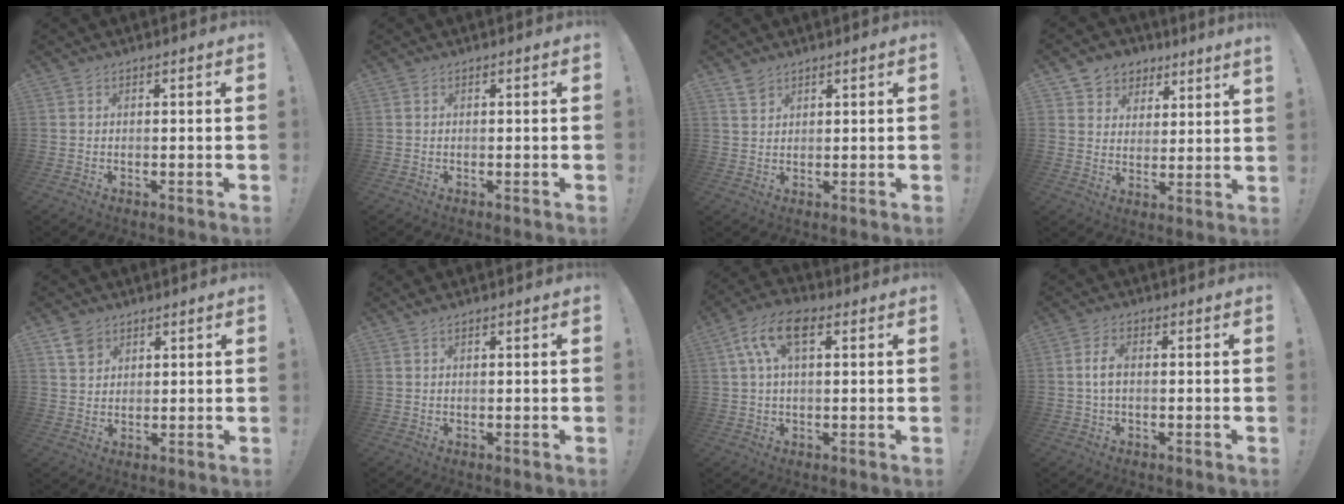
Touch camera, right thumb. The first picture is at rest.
{"total": 0.0}
{"total": 3.3, "force": [2.6, 1.9, 0.8], "torque": [-0.004, -0.018, 0.049]}
{"total": 5.9, "force": [4.5, 3.8, 0.3], "torque": [-0.016, -0.038, 0.088]}
{"total": 5.4, "force": [3.5, 3.9, 1.5], "torque": [-0.019, -0.016, 0.067]}
{"total": 0.9, "force": [0.8, 0.0, 0.5], "torque": [-0.005, -0.002, 0.014]}
{"total": 10.2, "force": [3.5, 5.2, 8.1], "torque": [-0.149, 0.010, 0.066]}
{"total": 3.7, "force": [0.1, 1.7, 3.3], "torque": [-0.062, 0.004, 0.001]}